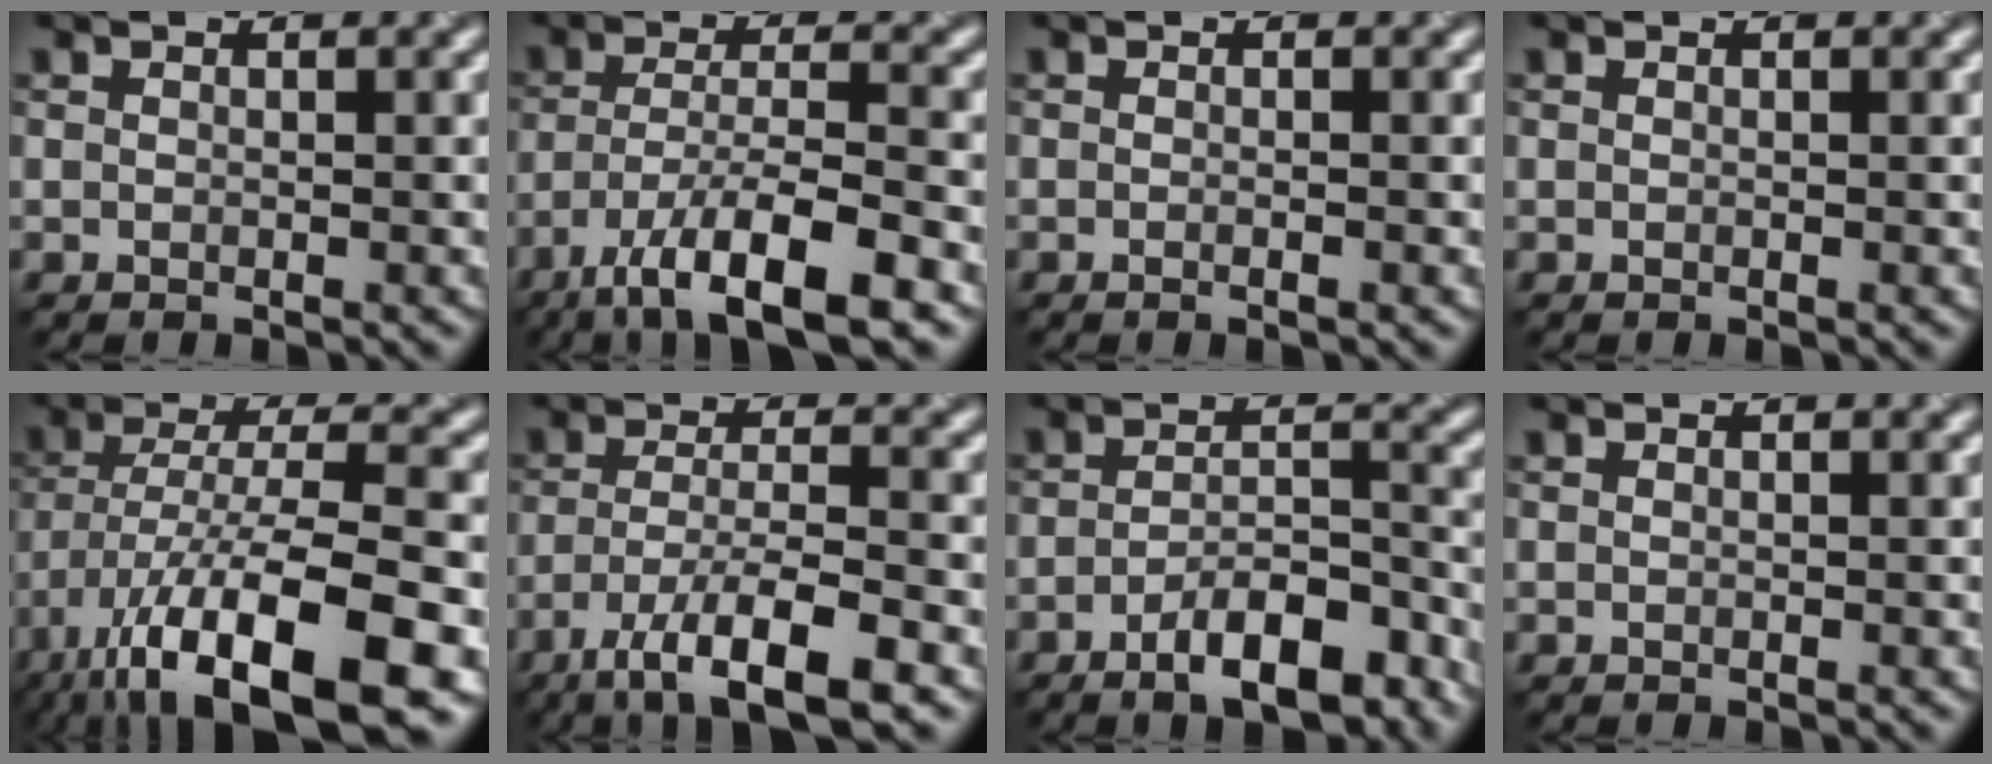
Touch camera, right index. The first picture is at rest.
{"total": 8.6, "force": [-5.3, 1.9, 6.5], "torque": [-0.106, -0.001, -0.093]}
{"total": 1.1, "force": [-0.2, 0.4, 1.0], "torque": [-0.001, -0.007, -0.007]}
{"total": 0.0}
{"total": 14.9, "force": [-7.8, 4.8, 11.8], "torque": [-0.218, -0.016, -0.130]}
{"total": 7.5, "force": [-4.4, 1.5, 5.9], "torque": [-0.095, -0.001, -0.080]}
{"total": 6.7, "force": [-4.1, 2.1, 4.8], "torque": [-0.074, 0.006, -0.065]}
{"total": 0.0}